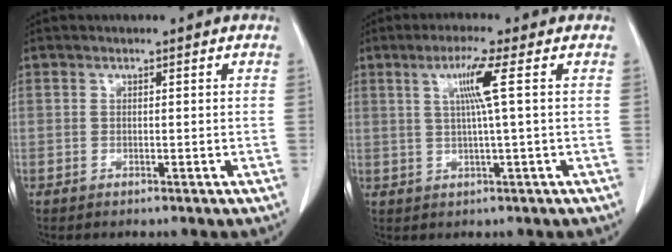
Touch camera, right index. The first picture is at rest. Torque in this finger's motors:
{"motor_torque": [0.51, -0.10, 0.19, 0.04]}